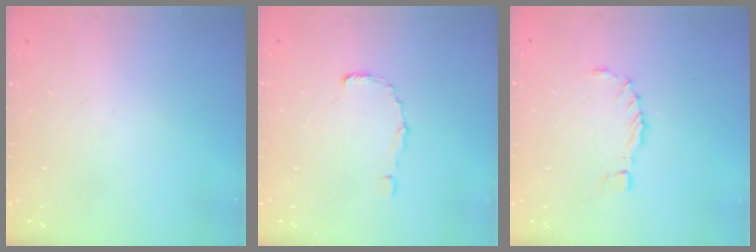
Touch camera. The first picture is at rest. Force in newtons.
{"total": 1.0, "press": 1.0, "slide": 0.1}
{"total": 1.1, "press": 1.1, "slide": 0.2}